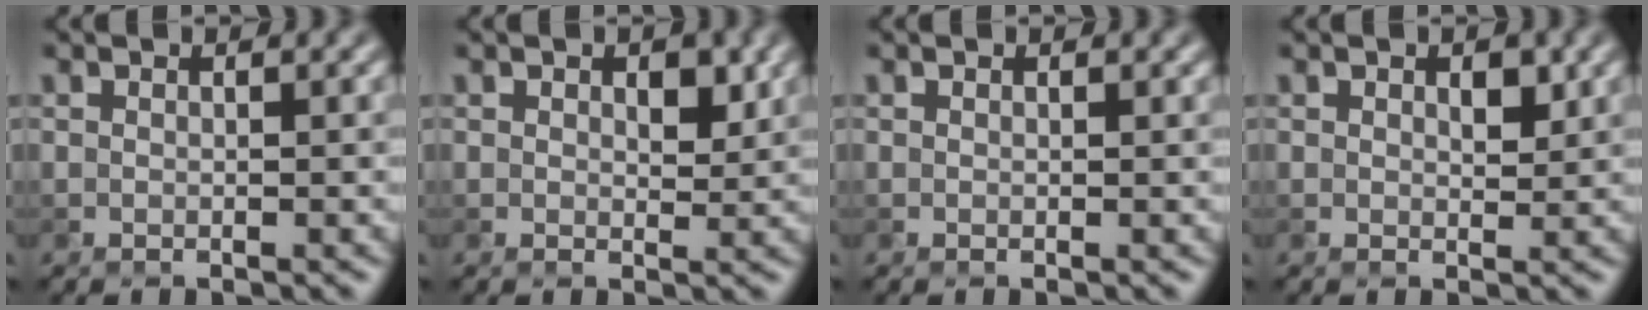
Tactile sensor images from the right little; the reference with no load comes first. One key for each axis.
{"total": 1.7, "fx": 0.6, "fy": 1.0, "fz": 1.2, "tx": -0.012, "ty": -0.005, "tz": 0.010}
{"total": 0.0}
{"total": 1.3, "fx": 0.5, "fy": 0.7, "fz": 0.9, "tx": -0.009, "ty": -0.003, "tz": 0.009}